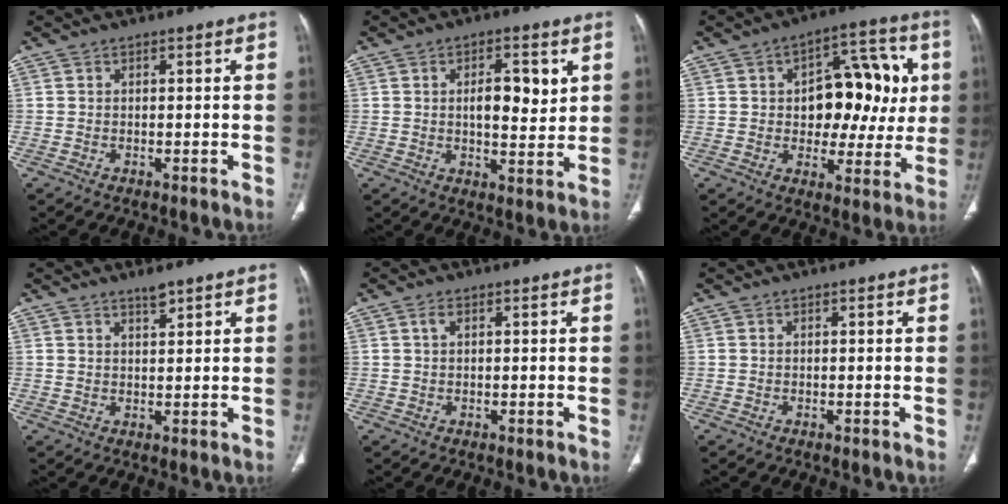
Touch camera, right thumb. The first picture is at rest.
{"total": 8.3, "force": [2.2, 3.6, 7.1], "torque": [-0.089, -0.013, 0.034]}
{"total": 17.2, "force": [2.2, 10.3, 13.5], "torque": [-0.120, 0.023, 0.035]}
{"total": 2.3, "force": [2.0, 0.5, 1.2], "torque": [-0.011, -0.013, 0.036]}
{"total": 1.4, "force": [0.6, 0.8, 1.0], "torque": [-0.017, 0.007, 0.011]}
{"total": 0.0}